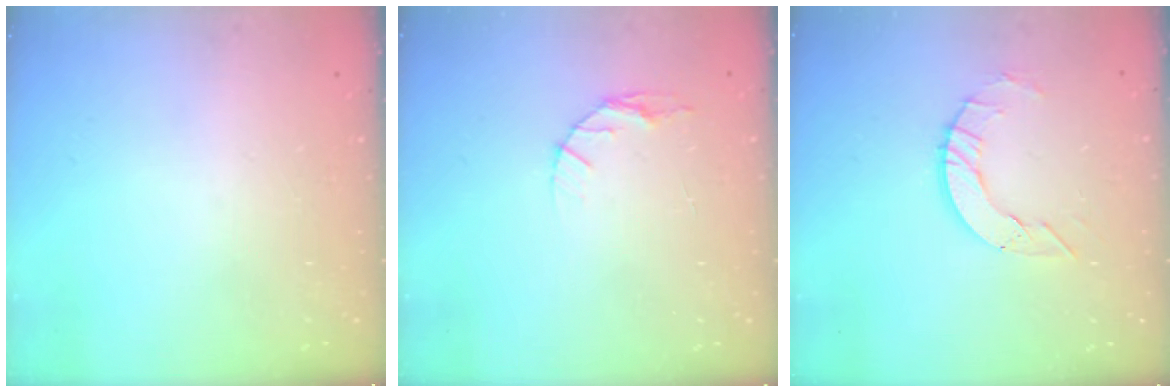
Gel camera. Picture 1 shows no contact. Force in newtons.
{"total": 4.9, "press": 4.9, "slide": 0.6}
{"total": 7.1, "press": 7.0, "slide": 0.7}